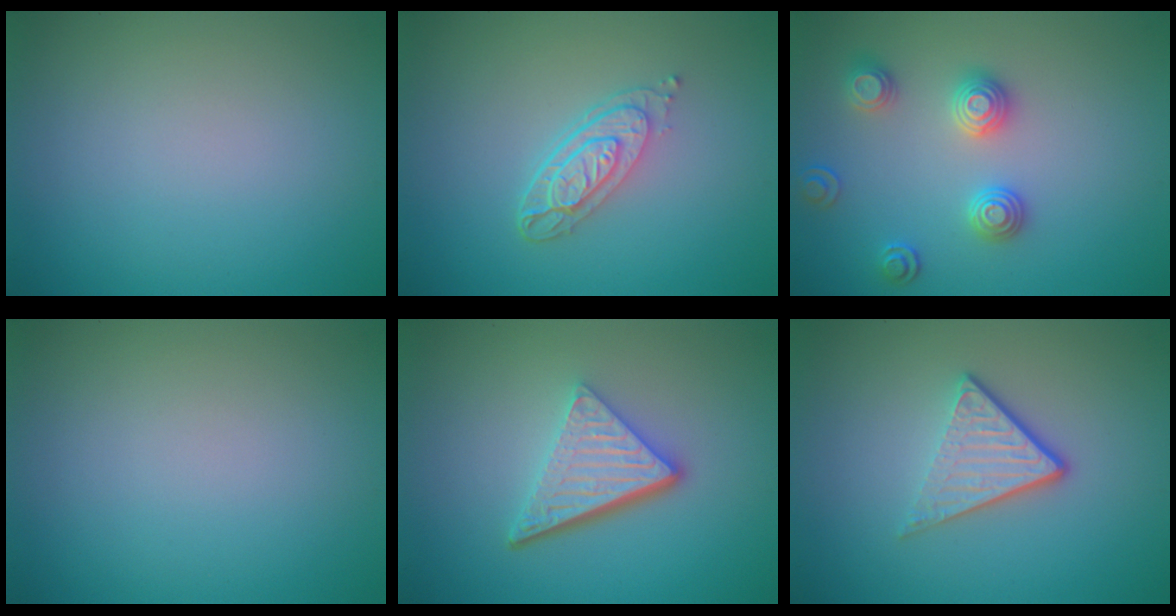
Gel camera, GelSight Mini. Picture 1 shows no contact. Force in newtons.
{"total": 3.9, "press": 2.8, "slide": 2.6}
{"total": 3.0, "press": 2.9, "slide": 0.6}
{"total": 0.0}
{"total": 5.3, "press": 3.6, "slide": 3.9}
{"total": 3.7, "press": 2.6, "slide": 2.6}